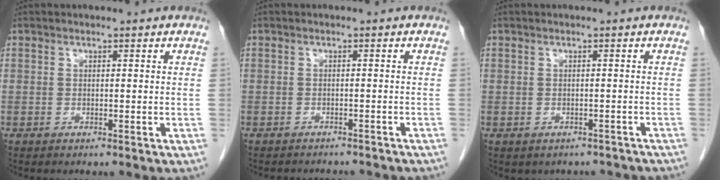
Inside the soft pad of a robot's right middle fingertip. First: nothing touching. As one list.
[{"total": 6.7, "force": [-6.1, 1.8, 1.9], "torque": [-0.021, 0.000, -0.067]}, {"total": 5.6, "force": [-4.7, 2.8, 1.1], "torque": [-0.009, 0.012, -0.046]}]